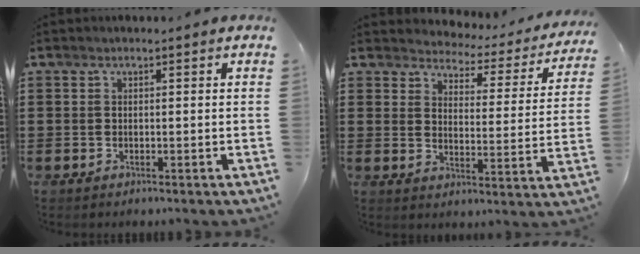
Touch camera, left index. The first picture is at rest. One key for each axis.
{"total": 2.6, "fx": 2.5, "fy": 0.6, "fz": 0.0, "tx": -0.023, "ty": -0.026, "tz": 0.034}